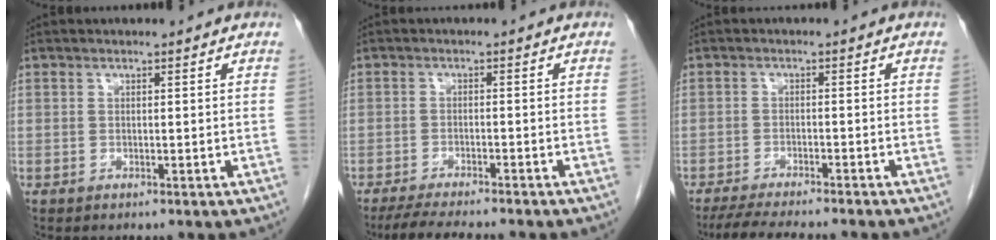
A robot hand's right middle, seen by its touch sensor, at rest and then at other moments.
{"total": 7.4, "force": [-6.5, 0.0, 3.6], "torque": [-0.047, -0.018, -0.104]}
{"total": 8.6, "force": [-7.6, 0.1, 4.1], "torque": [-0.053, -0.018, -0.121]}